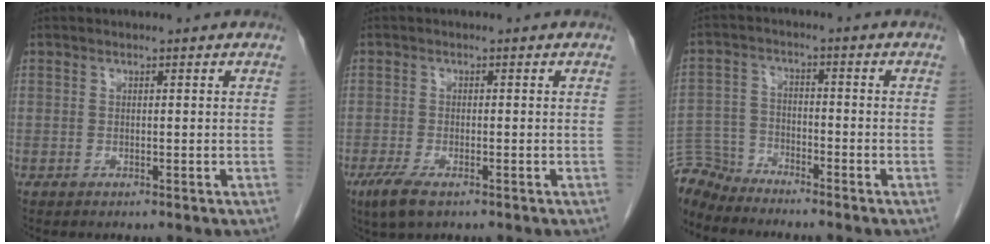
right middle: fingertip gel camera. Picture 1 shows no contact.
{"total": 4.1, "force": [-2.5, 1.2, 3.0], "torque": [-0.067, -0.010, -0.042]}
{"total": 6.4, "force": [-6.4, 0.8, -0.3], "torque": [0.003, 0.000, -0.125]}